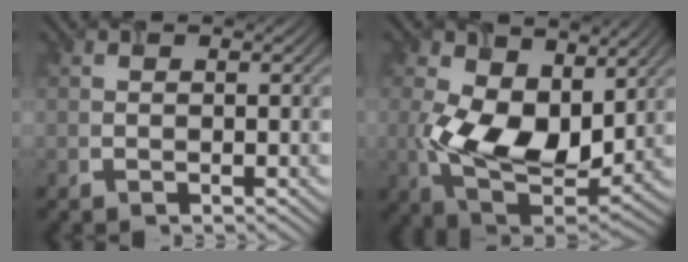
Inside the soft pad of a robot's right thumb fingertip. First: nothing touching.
{"total": 11.5, "force": [1.9, 7.3, 8.7], "torque": [-0.188, -0.023, 0.038]}